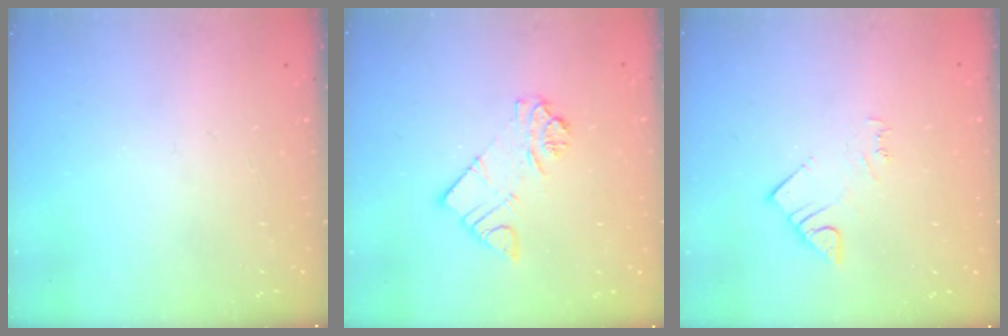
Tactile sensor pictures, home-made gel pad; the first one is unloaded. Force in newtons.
{"total": 7.8, "press": 7.8, "slide": 0.8}
{"total": 4.4, "press": 4.4, "slide": 0.6}